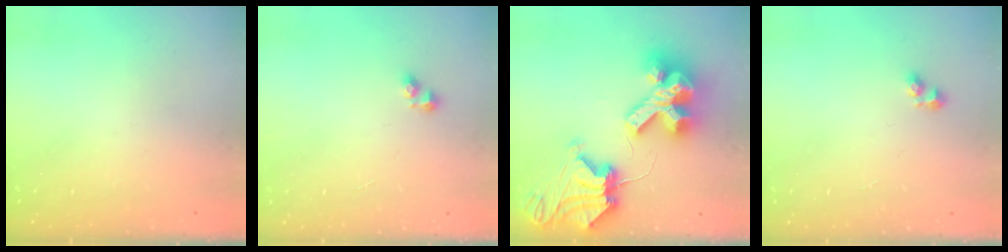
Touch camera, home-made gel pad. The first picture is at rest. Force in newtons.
{"total": 2.6, "press": 2.6, "slide": 0.4}
{"total": 18.4, "press": 18.3, "slide": 2.4}
{"total": 2.6, "press": 2.6, "slide": 0.2}